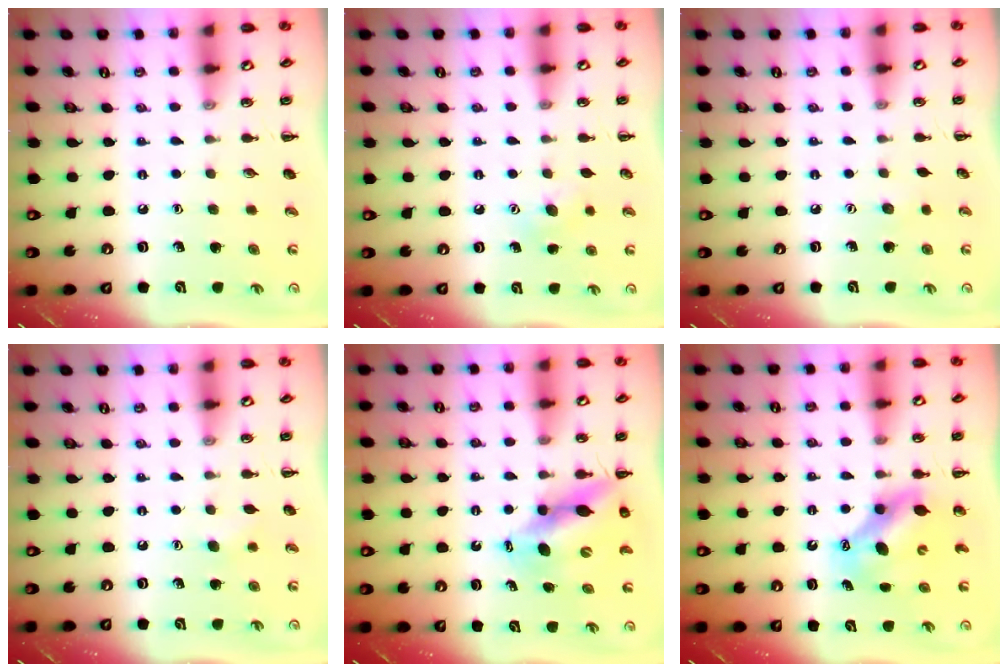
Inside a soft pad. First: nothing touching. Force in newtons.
{"total": 5.6, "press": 5.5, "slide": 1.2}
{"total": 3.9, "press": 3.8, "slide": 0.9}
{"total": 5.4, "press": 5.2, "slide": 1.4}
{"total": 11.1, "press": 10.7, "slide": 3.0}
{"total": 7.4, "press": 7.2, "slide": 1.5}